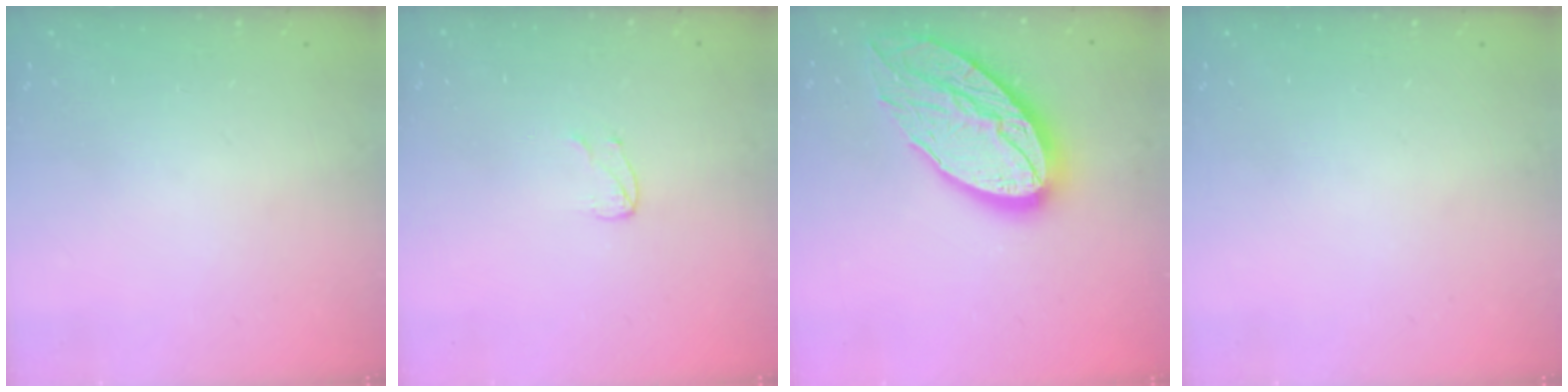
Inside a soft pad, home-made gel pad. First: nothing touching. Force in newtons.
{"total": 3.7, "press": 3.7, "slide": 0.3}
{"total": 22.5, "press": 22.4, "slide": 1.8}
{"total": 0.0}